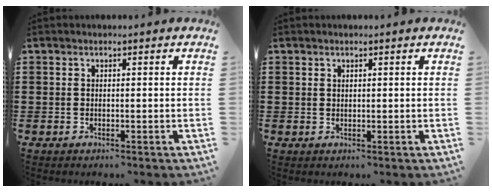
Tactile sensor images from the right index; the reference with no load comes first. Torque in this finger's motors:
{"motor_torque": [-0.07, 0.37, -0.02, 0.00]}